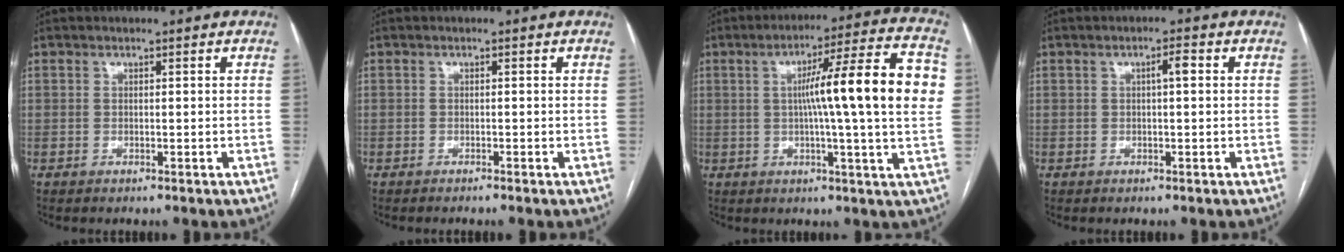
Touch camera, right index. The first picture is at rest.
{"total": 0.6, "force": [-0.5, -0.2, 0.2], "torque": [-0.004, 0.002, -0.012]}
{"total": 17.2, "force": [1.8, -0.6, 17.1], "torque": [-0.246, 0.017, 0.017]}
{"total": 1.9, "force": [0.3, 0.3, 1.9], "torque": [-0.029, 0.005, 0.004]}